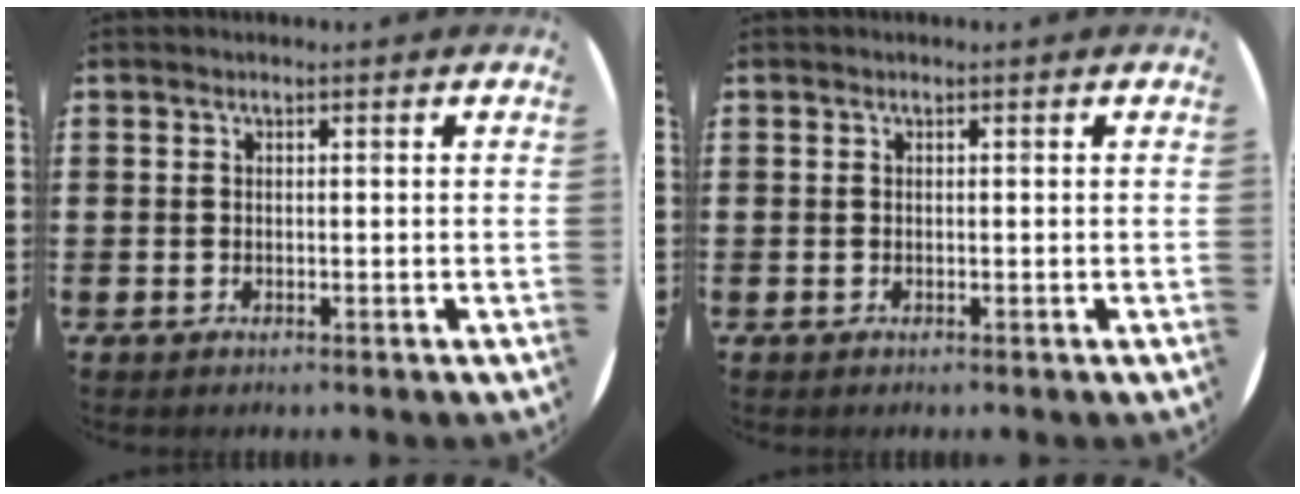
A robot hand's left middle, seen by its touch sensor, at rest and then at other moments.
{"total": 0.0}